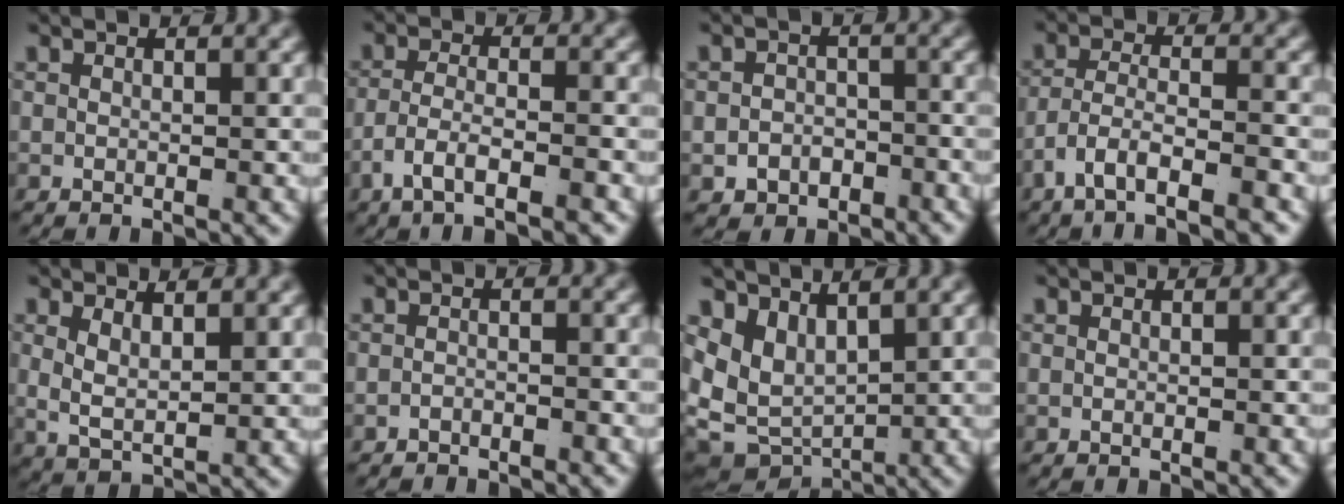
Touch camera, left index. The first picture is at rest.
{"total": 4.5, "force": [-3.1, 1.3, 3.0], "torque": [-0.057, -0.020, -0.043]}
{"total": 3.4, "force": [-2.3, 2.5, 0.5], "torque": [-0.002, -0.017, -0.035]}
{"total": 6.0, "force": [-4.1, 2.4, 3.6], "torque": [-0.070, -0.033, -0.055]}
{"total": 3.3, "force": [0.9, 2.1, 2.4], "torque": [-0.062, -0.019, 0.025]}
{"total": 1.6, "force": [-1.5, -0.2, 0.0], "torque": [-0.001, -0.008, -0.023]}
{"total": 10.1, "force": [-0.3, 8.5, 5.5], "torque": [-0.128, -0.046, 0.008]}
{"total": 0.0}